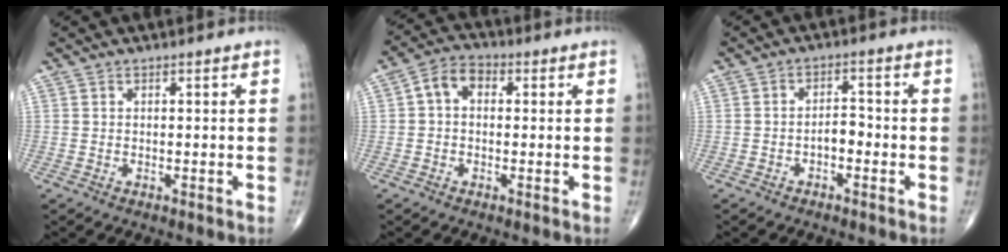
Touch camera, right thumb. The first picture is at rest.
{"total": 5.7, "force": [0.7, 4.0, 4.0], "torque": [-0.061, 0.023, 0.002]}
{"total": 3.0, "force": [-1.3, 1.7, 2.2], "torque": [-0.025, 0.020, -0.026]}